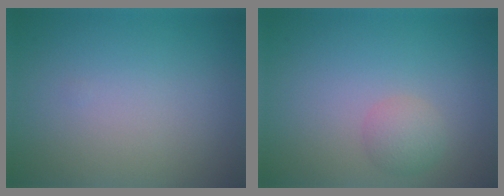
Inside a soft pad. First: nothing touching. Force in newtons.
{"total": 1.9, "press": 1.9, "slide": 0.1}